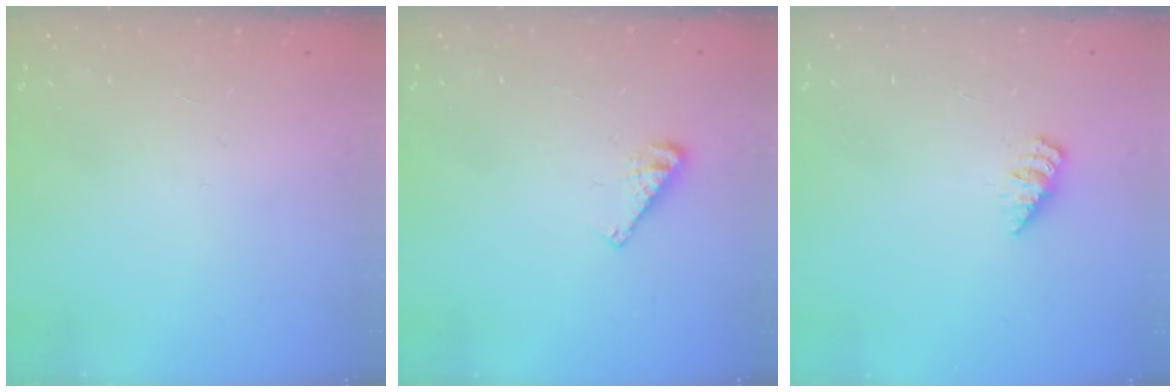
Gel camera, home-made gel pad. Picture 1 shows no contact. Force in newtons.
{"total": 6.3, "press": 6.3, "slide": 0.4}
{"total": 1.6, "press": 1.6, "slide": 0.3}